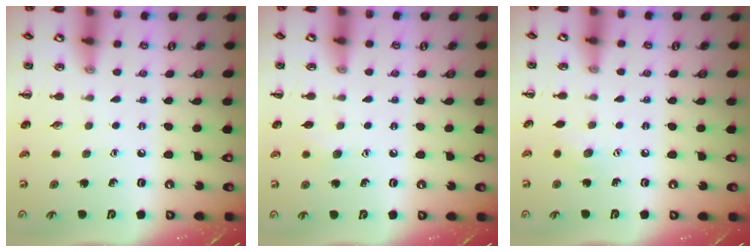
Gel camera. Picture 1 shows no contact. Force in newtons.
{"total": 5.2, "press": 5.0, "slide": 1.2}
{"total": 4.0, "press": 3.9, "slide": 0.7}